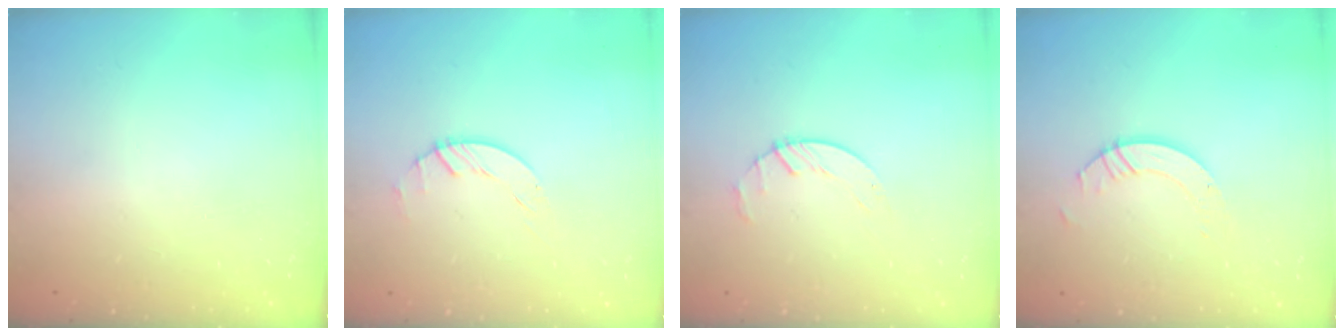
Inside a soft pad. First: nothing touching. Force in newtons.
{"total": 1.5, "press": 1.4, "slide": 0.3}
{"total": 1.6, "press": 1.6, "slide": 0.3}
{"total": 5.0, "press": 5.0, "slide": 0.3}